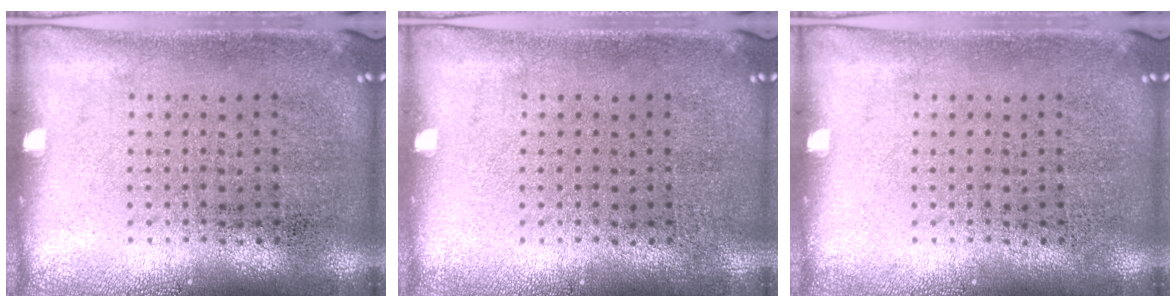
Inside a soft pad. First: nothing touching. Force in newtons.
{"total": 0.0}
{"total": 0.0}